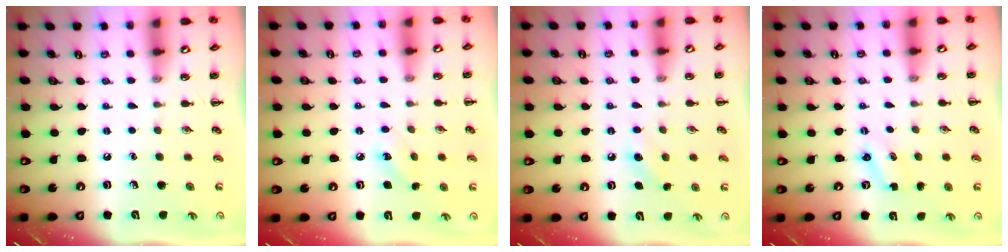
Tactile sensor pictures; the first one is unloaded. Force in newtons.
{"total": 5.5, "press": 5.3, "slide": 1.4}
{"total": 7.4, "press": 7.1, "slide": 2.0}
{"total": 2.3, "press": 2.2, "slide": 0.7}